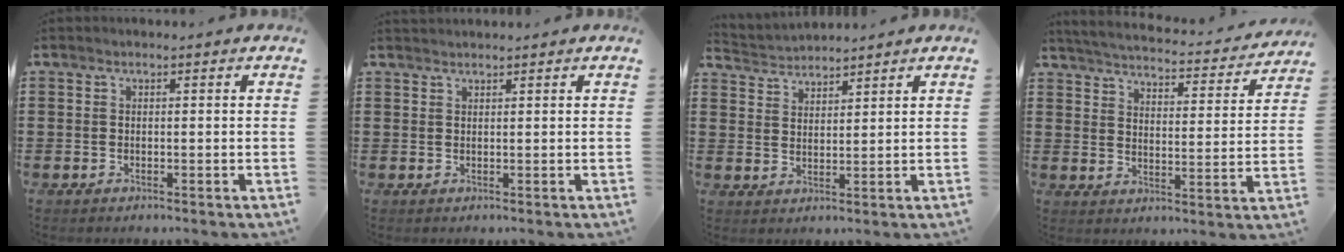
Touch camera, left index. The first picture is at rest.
{"total": 1.0, "force": [1.0, 0.0, 0.1], "torque": [-0.004, -0.002, 0.021]}
{"total": 2.7, "force": [2.6, 0.4, -0.6], "torque": [-0.001, -0.007, 0.048]}
{"total": 3.8, "force": [3.7, -0.3, 0.8], "torque": [-0.037, -0.034, 0.057]}